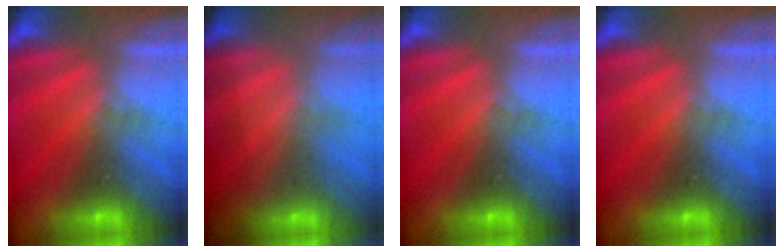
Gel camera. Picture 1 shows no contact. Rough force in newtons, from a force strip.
{"total": 1.5}
{"total": 0.0}
{"total": 0.0}